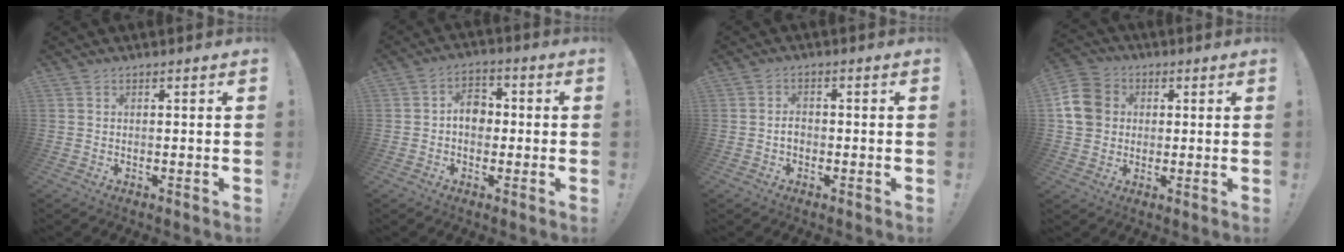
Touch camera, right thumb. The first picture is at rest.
{"total": 7.2, "force": [-0.2, 5.3, 4.8], "torque": [-0.067, 0.012, -0.003]}
{"total": 2.4, "force": [-0.8, 1.7, 1.6], "torque": [-0.026, 0.008, -0.014]}
{"total": 11.0, "force": [1.7, 9.6, 4.9], "torque": [-0.080, 0.009, 0.037]}